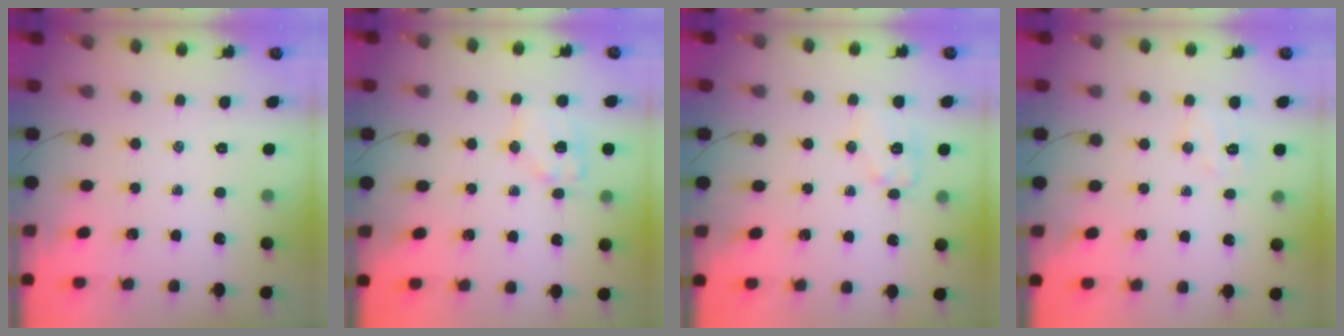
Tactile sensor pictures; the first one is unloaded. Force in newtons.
{"total": 10.1, "press": 10.0, "slide": 1.5}
{"total": 8.2, "press": 8.2, "slide": 0.2}
{"total": 6.3, "press": 6.2, "slide": 1.0}